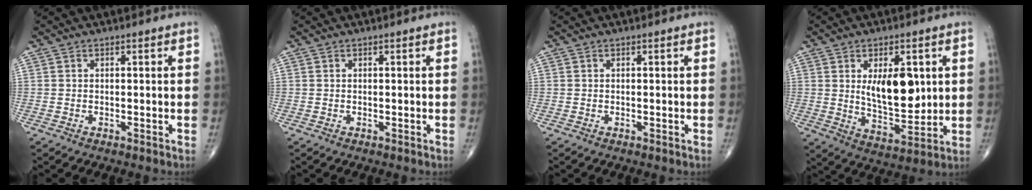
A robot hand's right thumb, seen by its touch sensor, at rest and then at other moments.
{"total": 0.0}
{"total": 0.0}
{"total": 11.9, "force": [2.5, 5.9, 10.1], "torque": [-0.130, -0.029, 0.053]}